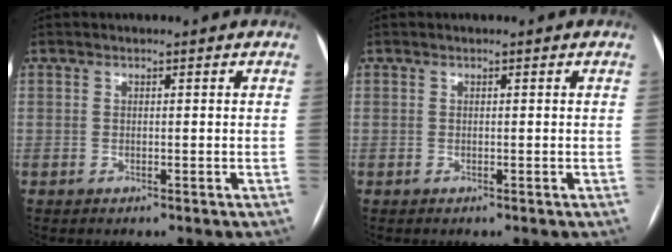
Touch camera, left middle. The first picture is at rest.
{"total": 0.0}